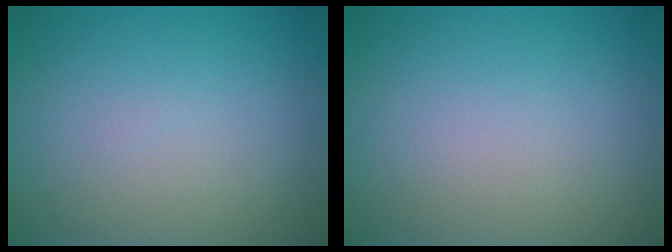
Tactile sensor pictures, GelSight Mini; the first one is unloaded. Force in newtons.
{"total": 0.0}